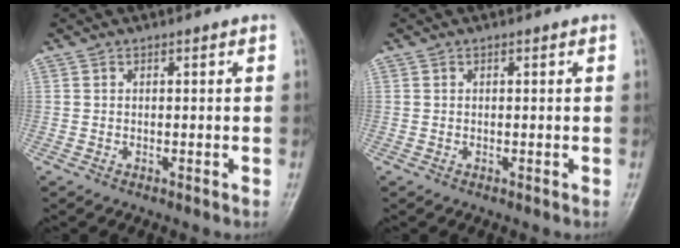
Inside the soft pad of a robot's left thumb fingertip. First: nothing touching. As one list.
[{"total": 0.0}]